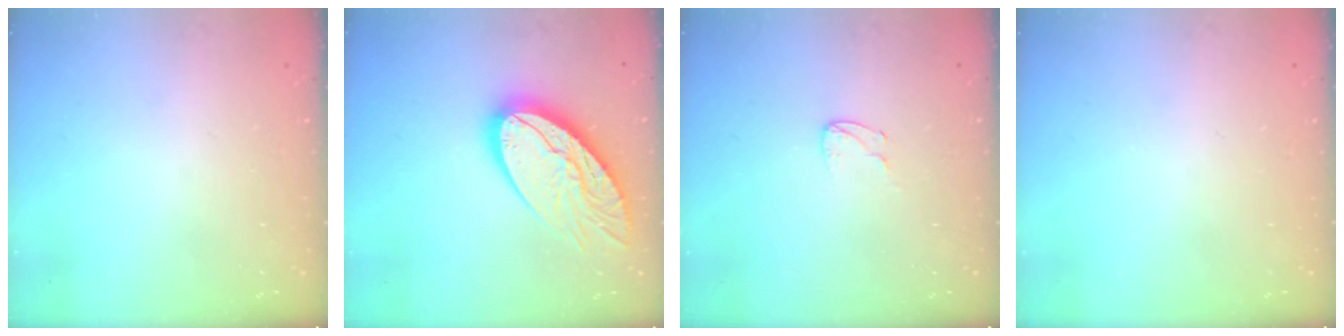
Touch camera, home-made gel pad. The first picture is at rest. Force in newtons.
{"total": 22.0, "press": 21.9, "slide": 1.9}
{"total": 4.2, "press": 4.2, "slide": 0.4}
{"total": 0.0}